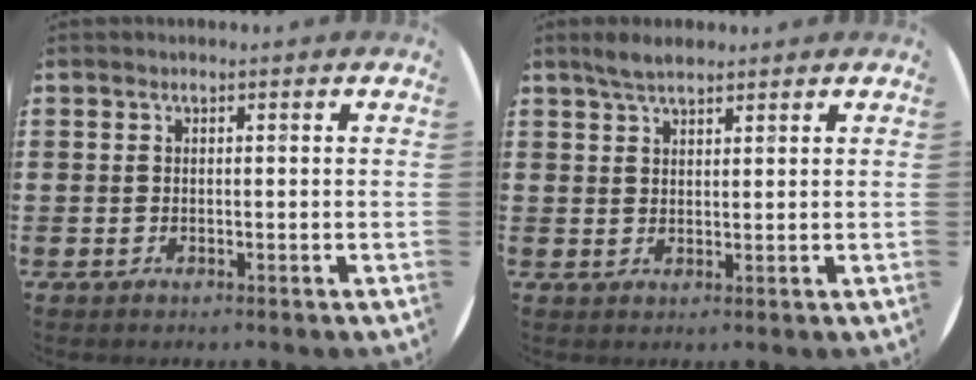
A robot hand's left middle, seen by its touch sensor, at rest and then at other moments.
{"total": 3.0, "force": [2.5, 0.8, 1.3], "torque": [-0.022, 0.003, 0.045]}